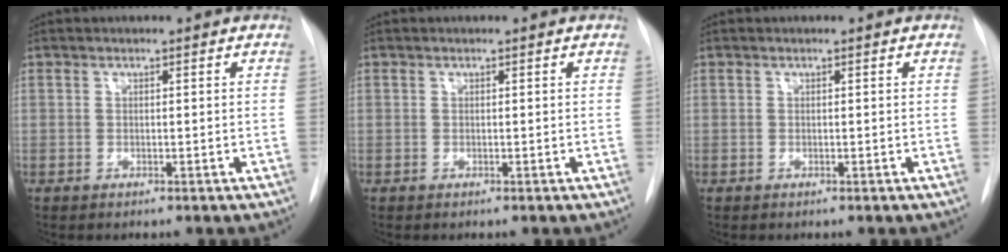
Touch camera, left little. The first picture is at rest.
{"total": 0.0}
{"total": 0.0}